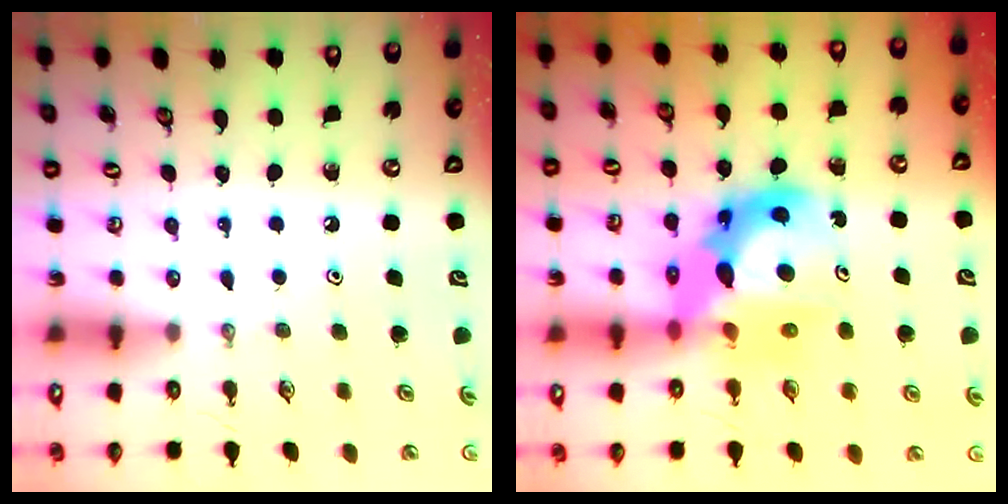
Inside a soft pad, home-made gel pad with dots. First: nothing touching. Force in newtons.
{"total": 13.7, "press": 13.7, "slide": 1.0}